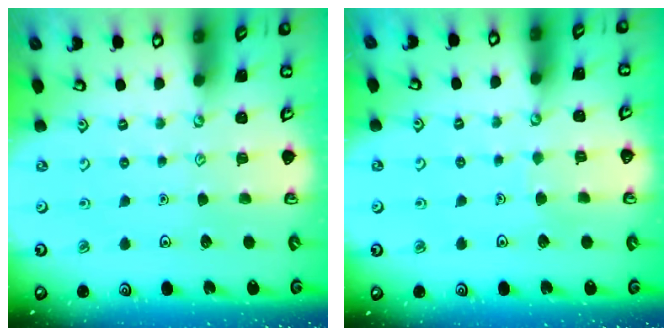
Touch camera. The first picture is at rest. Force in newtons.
{"total": 2.3, "press": 2.3, "slide": 0.1}